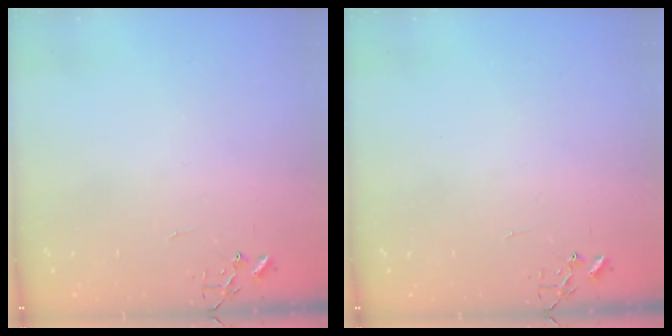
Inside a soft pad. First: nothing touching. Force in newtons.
{"total": 0.0}